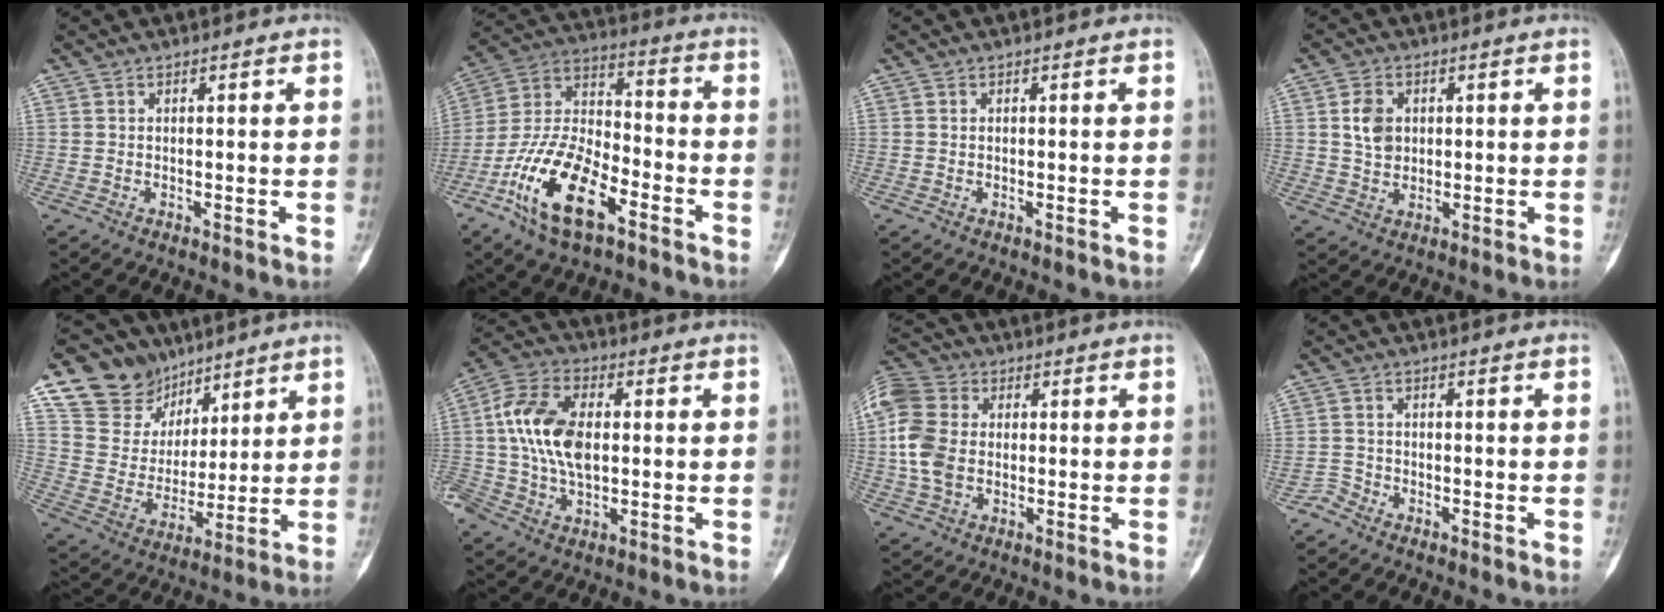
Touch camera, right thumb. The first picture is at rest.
{"total": 18.4, "force": [-9.4, 8.3, 13.5], "torque": [-0.257, 0.055, -0.178]}
{"total": 0.0}
{"total": 5.3, "force": [1.1, 4.0, 3.3], "torque": [-0.045, -0.008, 0.021]}
{"total": 15.6, "force": [10.4, 11.2, 3.0], "torque": [-0.013, -0.044, 0.201]}
{"total": 13.5, "force": [0.5, 8.2, 10.7], "torque": [-0.207, 0.021, 0.006]}
{"total": 11.0, "force": [0.0, 8.1, 7.6], "torque": [-0.162, 0.015, -0.008]}
{"total": 5.7, "force": [-4.6, 3.3, -0.2], "torque": [0.026, 0.033, -0.104]}